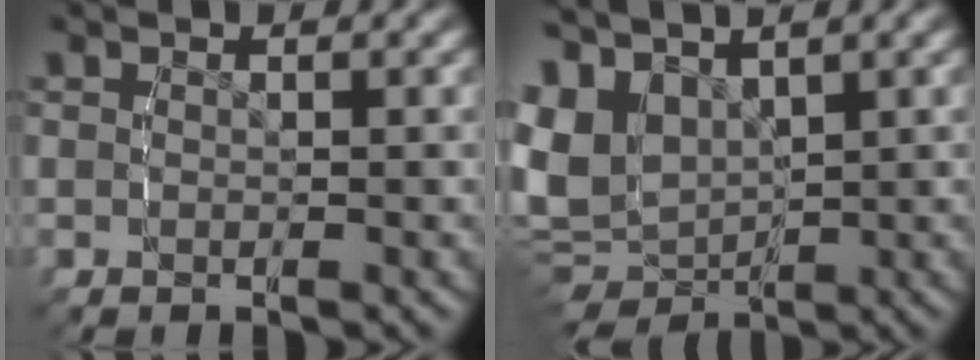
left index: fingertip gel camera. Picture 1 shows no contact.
{"total": 8.5, "force": [1.0, 7.1, 4.6], "torque": [-0.127, -0.036, 0.033]}